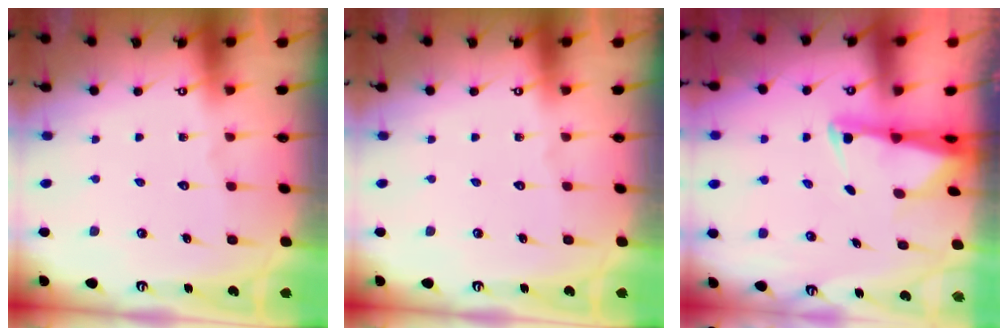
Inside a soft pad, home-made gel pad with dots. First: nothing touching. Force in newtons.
{"total": 0.0}
{"total": 2.7, "press": 2.6, "slide": 0.5}